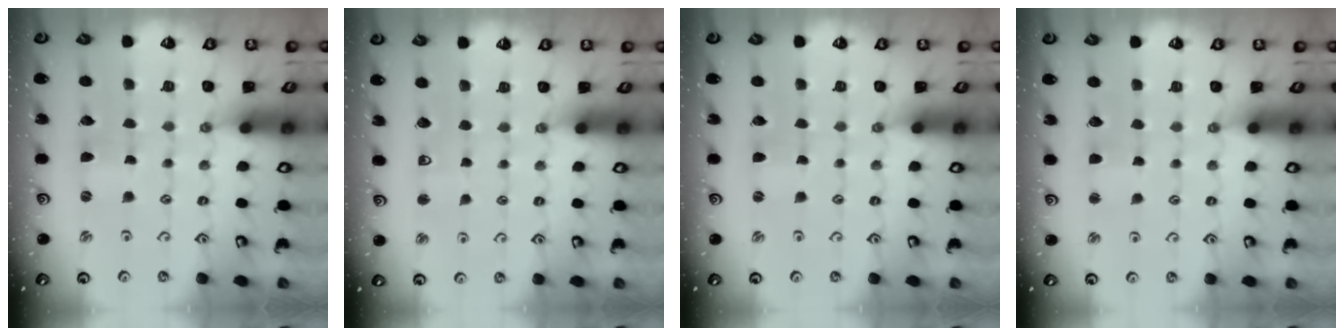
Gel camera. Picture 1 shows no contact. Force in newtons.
{"total": 2.9, "press": 2.9, "slide": 0.6}
{"total": 0.7, "press": 0.7, "slide": 0.1}
{"total": 2.5, "press": 2.5, "slide": 0.3}